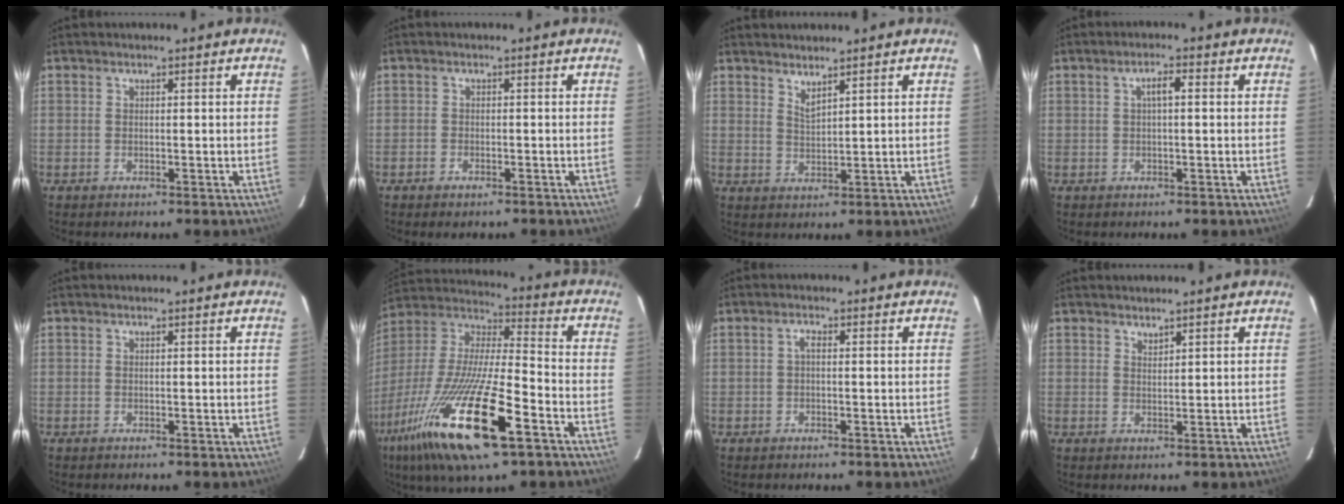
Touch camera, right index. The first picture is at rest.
{"total": 1.8, "force": [-1.3, 1.1, 0.7], "torque": [-0.020, -0.001, -0.023]}
{"total": 2.4, "force": [2.1, 0.1, 1.2], "torque": [-0.021, -0.001, 0.036]}
{"total": 2.3, "force": [0.3, 0.5, 2.2], "torque": [-0.042, 0.009, 0.006]}
{"total": 0.0}
{"total": 25.9, "force": [-13.5, 5.7, 21.3], "torque": [-0.411, -0.066, -0.256]}
{"total": 1.1, "force": [-0.2, 0.5, 1.0], "torque": [-0.018, 0.007, -0.005]}
{"total": 1.1, "force": [1.0, 0.2, 0.2], "torque": [-0.003, 0.000, 0.020]}